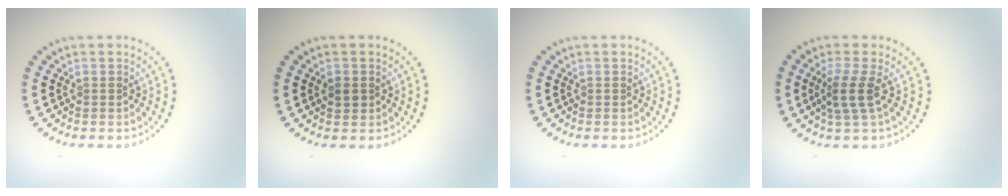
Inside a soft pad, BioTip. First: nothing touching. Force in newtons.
{"total": 1.2, "press": 1.2, "slide": 0.3}
{"total": 0.0}
{"total": 2.5, "press": 1.9, "slide": 1.6}